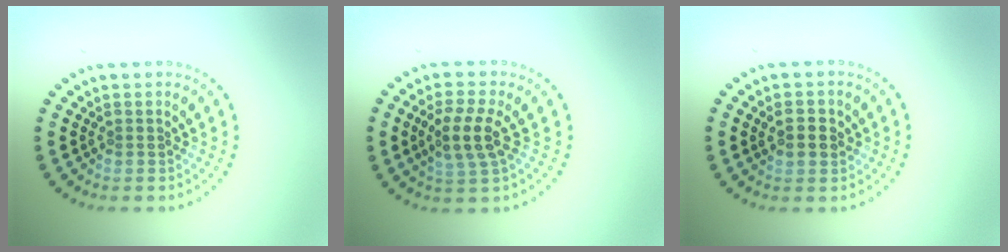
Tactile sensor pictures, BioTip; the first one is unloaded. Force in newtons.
{"total": 3.5, "press": 3.3, "slide": 1.4}
{"total": 2.4, "press": 2.4, "slide": 0.2}